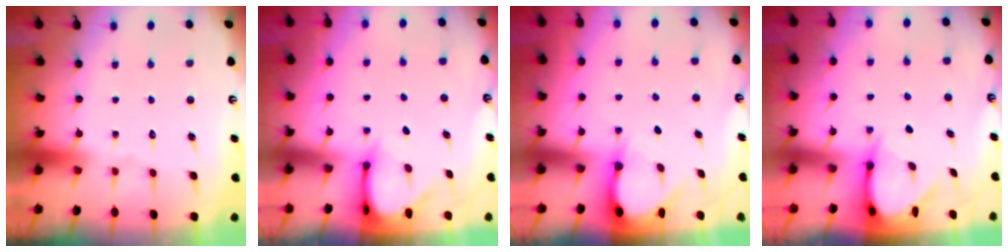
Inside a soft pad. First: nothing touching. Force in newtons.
{"total": 3.0, "press": 2.9, "slide": 0.4}
{"total": 3.3, "press": 3.3, "slide": 0.5}
{"total": 5.1, "press": 5.1, "slide": 0.7}